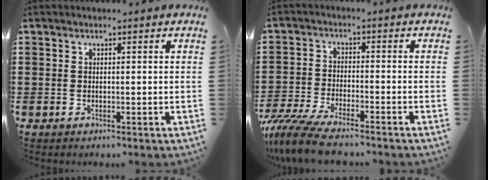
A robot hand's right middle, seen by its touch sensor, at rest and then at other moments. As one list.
[{"total": 6.9, "force": [-6.2, 0.6, 3.1], "torque": [-0.085, -0.010, -0.127]}]